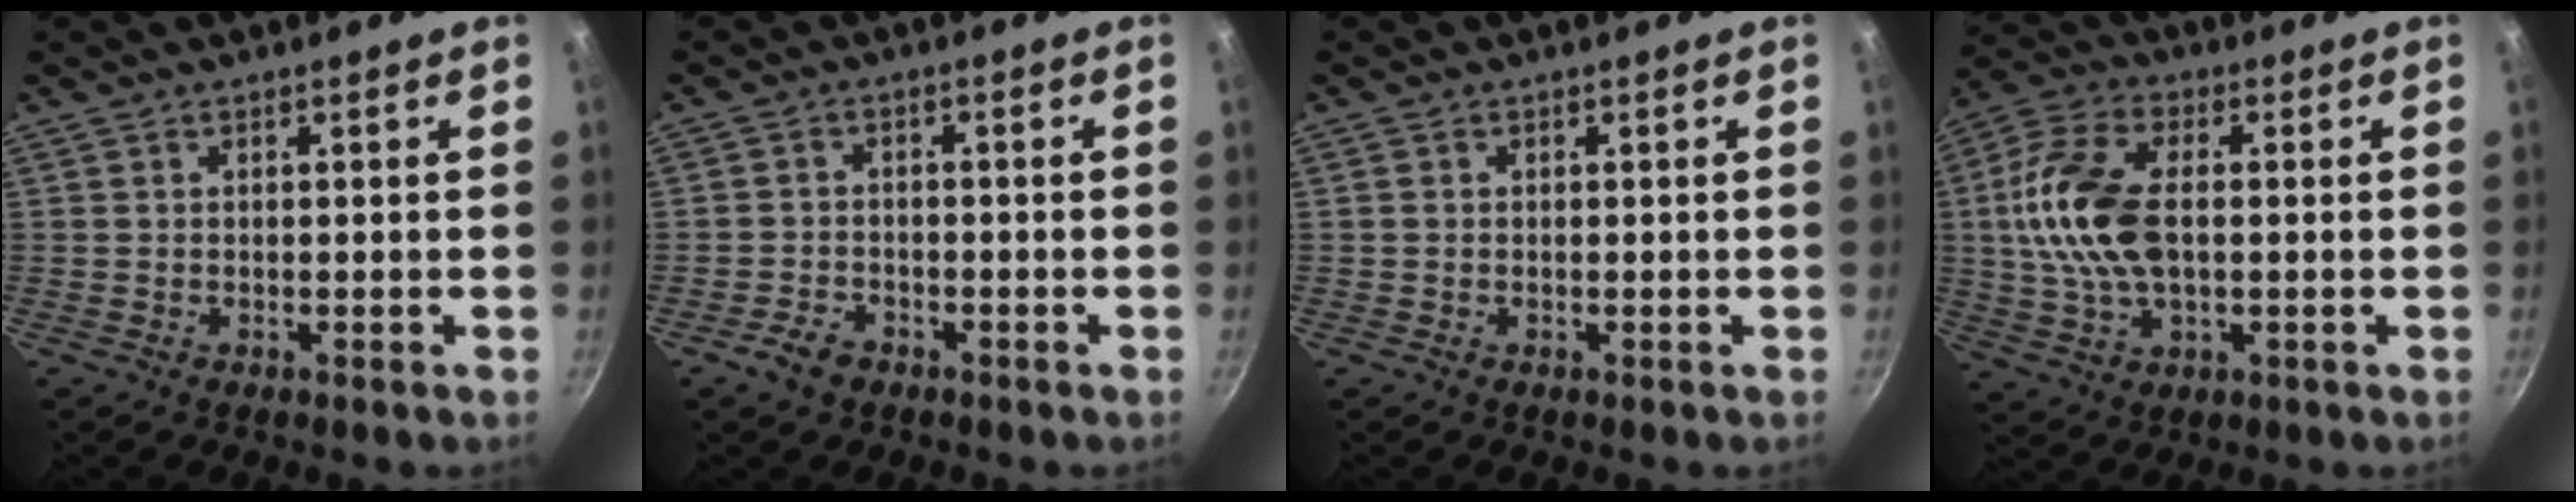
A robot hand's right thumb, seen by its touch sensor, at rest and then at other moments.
{"total": 3.9, "force": [-2.5, 2.5, 1.7], "torque": [-0.029, 0.026, -0.045]}
{"total": 0.8, "force": [0.1, 0.7, 0.4], "torque": [-0.006, 0.004, 0.000]}
{"total": 15.0, "force": [0.7, 8.5, 12.4], "torque": [-0.242, 0.018, 0.004]}